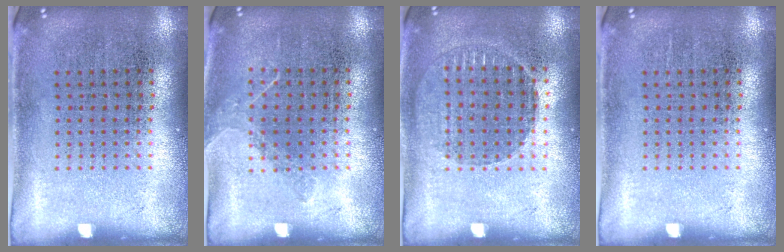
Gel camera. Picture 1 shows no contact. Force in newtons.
{"total": 1.0, "press": 0.9, "slide": 0.5}
{"total": 1.1, "press": 1.1, "slide": 0.1}
{"total": 0.0}